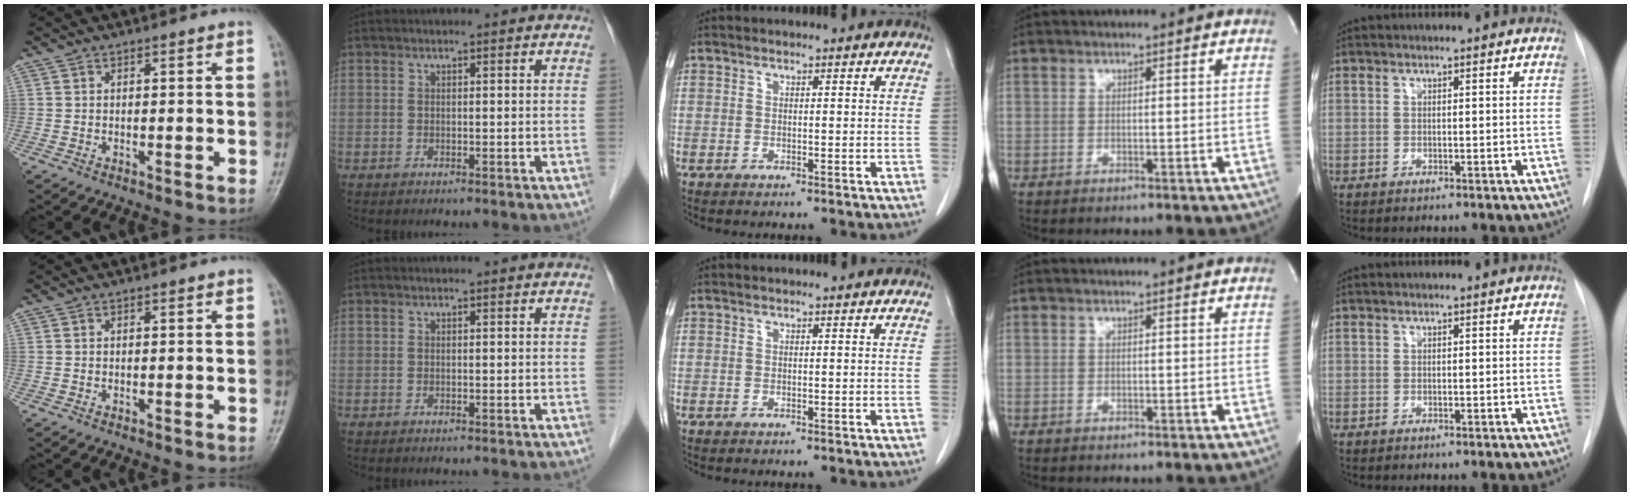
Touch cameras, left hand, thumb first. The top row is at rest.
{}